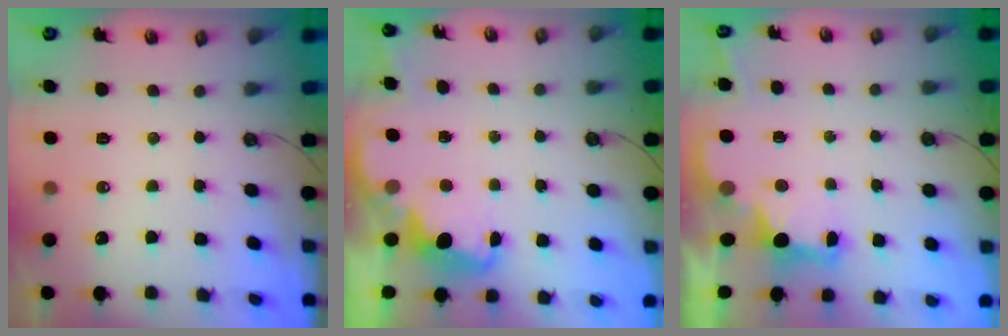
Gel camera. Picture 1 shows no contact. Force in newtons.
{"total": 2.1, "press": 2.0, "slide": 0.6}
{"total": 2.4, "press": 2.3, "slide": 0.7}